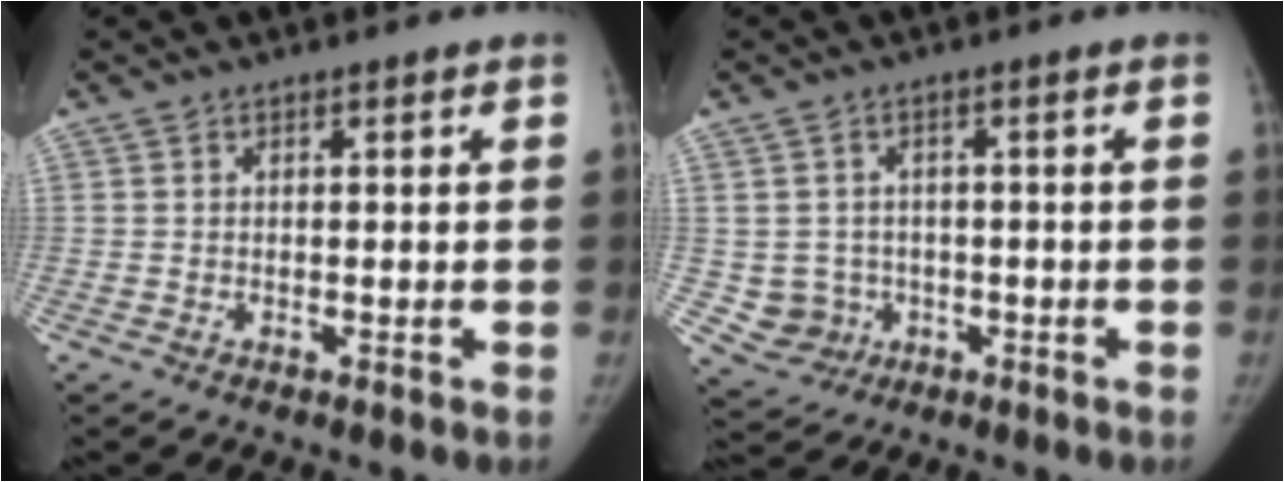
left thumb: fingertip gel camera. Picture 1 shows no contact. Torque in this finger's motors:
{"motor_torque": [-0.37, -0.27, 0.44, 0.09, -0.01]}